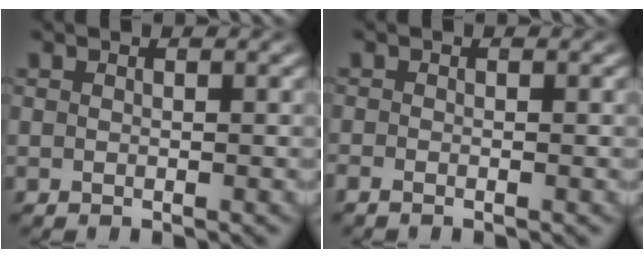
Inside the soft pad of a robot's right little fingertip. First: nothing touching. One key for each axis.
{"total": 1.1, "fx": -1.0, "fy": 0.3, "fz": 0.3, "tx": -0.011, "ty": -0.008, "tz": -0.016}